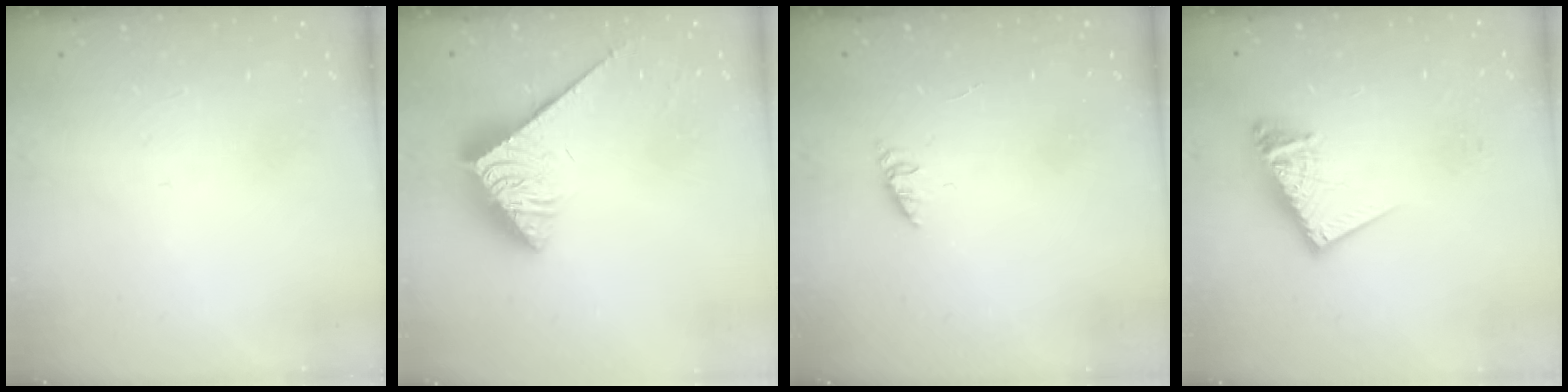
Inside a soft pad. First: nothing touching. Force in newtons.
{"total": 3.9, "press": 3.9, "slide": 0.6}
{"total": 1.6, "press": 1.6, "slide": 0.4}
{"total": 11.5, "press": 11.5, "slide": 1.2}